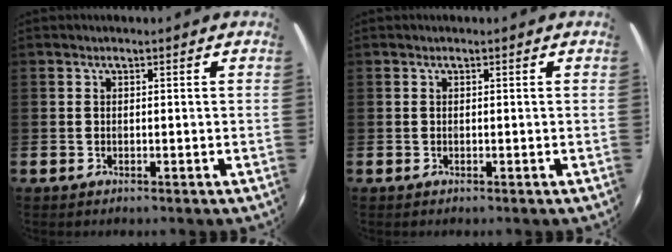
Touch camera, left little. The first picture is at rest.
{"total": 0.0}